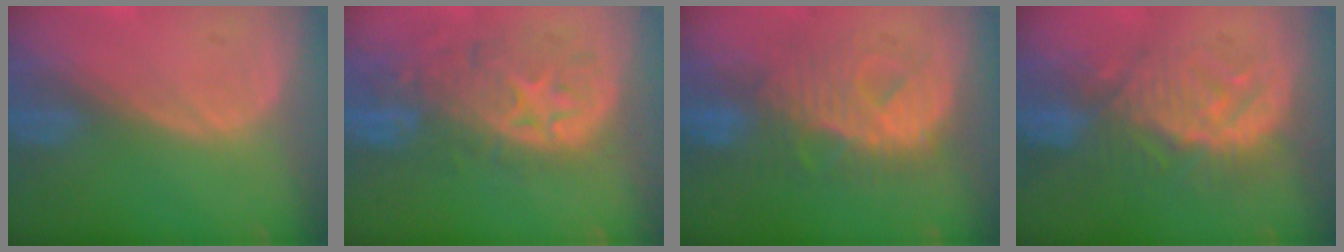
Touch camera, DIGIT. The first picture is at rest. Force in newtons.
{"total": 11.1, "press": 9.9, "slide": 5.1}
{"total": 9.0, "press": 9.0, "slide": 0.3}
{"total": 9.2, "press": 8.8, "slide": 2.6}